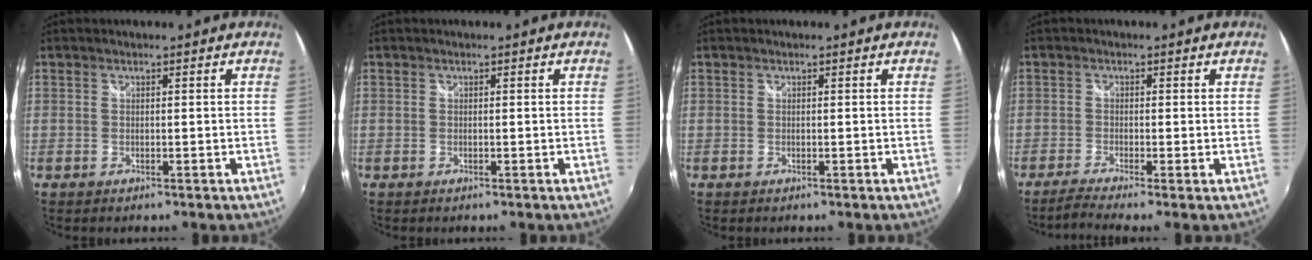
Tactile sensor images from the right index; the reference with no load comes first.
{"total": 0.0}
{"total": 0.0}
{"total": 2.7, "force": [-2.0, -0.6, 1.7], "torque": [-0.046, -0.009, -0.050]}